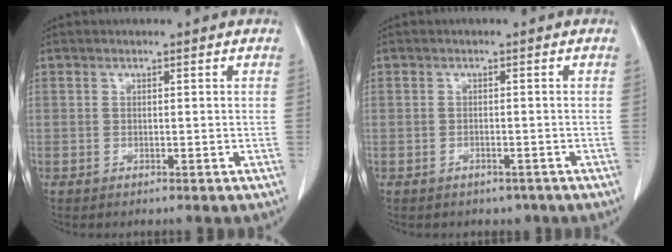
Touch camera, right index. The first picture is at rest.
{"total": 2.2, "force": [-1.6, 1.4, 0.3], "torque": [-0.002, 0.004, -0.017]}